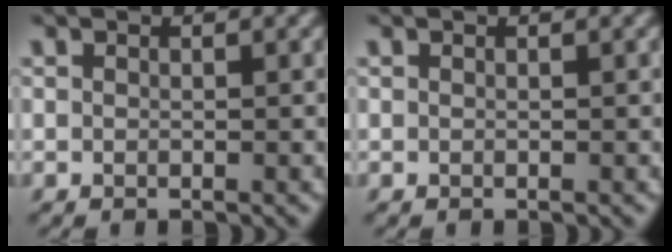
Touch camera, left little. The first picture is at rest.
{"total": 0.0}